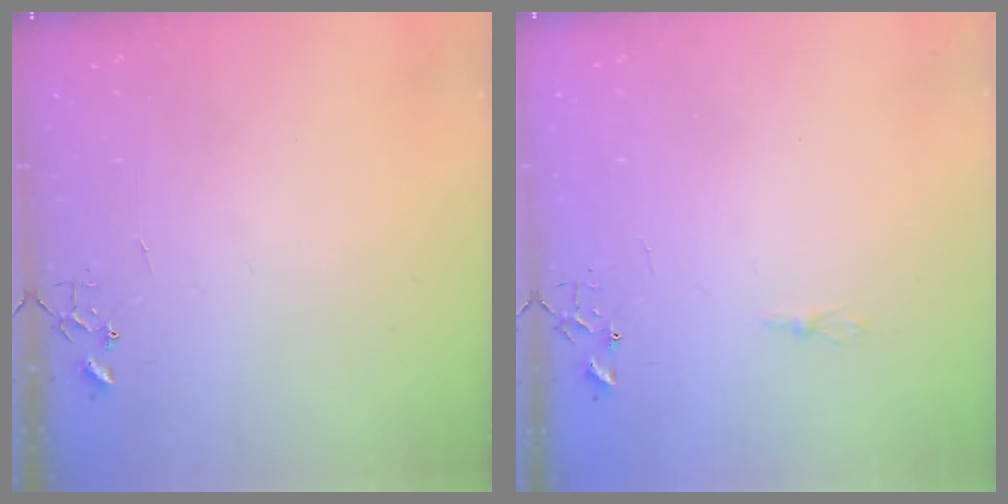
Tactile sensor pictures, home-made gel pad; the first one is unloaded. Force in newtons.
{"total": 4.1, "press": 4.1, "slide": 0.5}